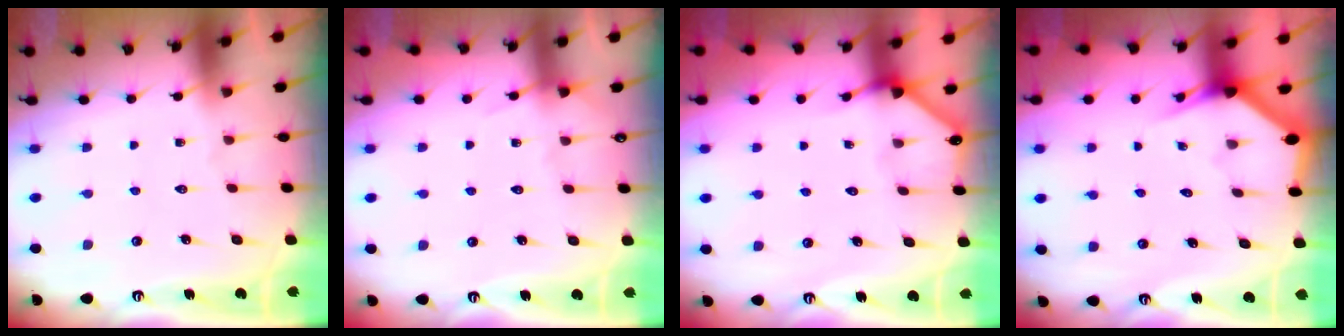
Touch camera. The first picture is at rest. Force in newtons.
{"total": 4.0, "press": 4.0, "slide": 0.6}
{"total": 2.4, "press": 2.4, "slide": 0.2}
{"total": 2.7, "press": 2.7, "slide": 0.1}